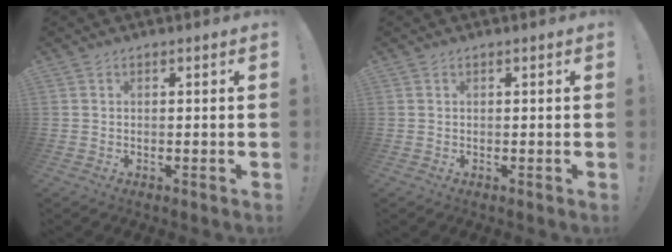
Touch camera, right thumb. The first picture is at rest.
{"total": 0.0}